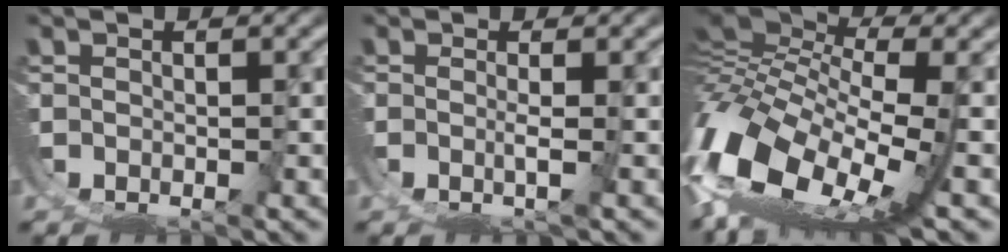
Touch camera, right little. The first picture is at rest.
{"total": 1.8, "force": [0.4, -0.7, 1.7], "torque": [-0.028, -0.008, 0.014]}
{"total": 13.5, "force": [0.9, 8.1, 10.8], "torque": [-0.238, -0.038, 0.031]}